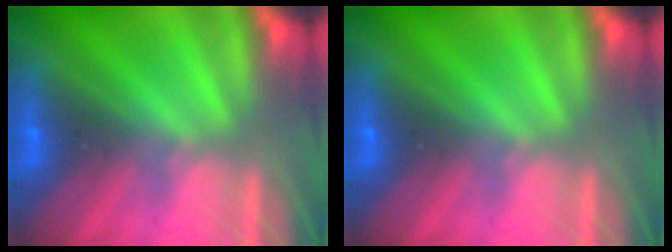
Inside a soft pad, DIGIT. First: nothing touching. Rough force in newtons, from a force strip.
{"total": 0.0}